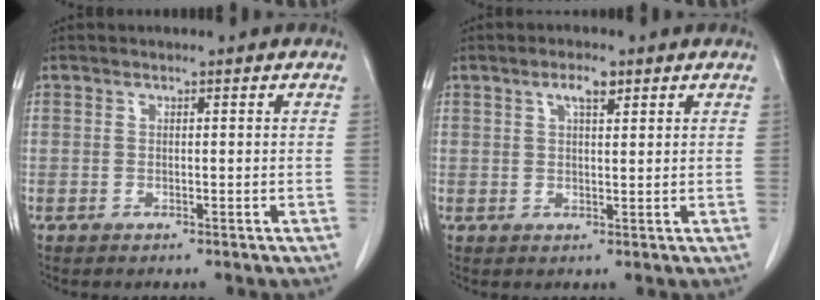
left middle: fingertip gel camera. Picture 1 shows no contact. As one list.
[{"total": 3.0, "force": [1.7, 0.7, 2.3], "torque": [-0.046, 0.004, 0.030]}]